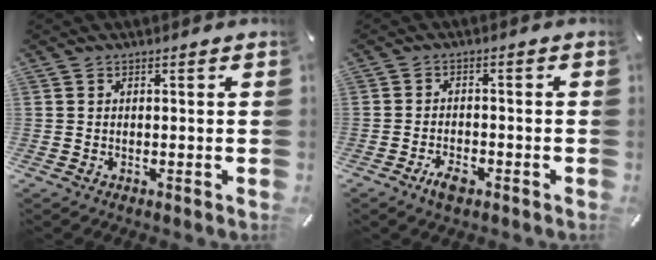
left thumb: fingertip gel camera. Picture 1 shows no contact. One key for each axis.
{"total": 4.1, "fx": -2.7, "fy": 2.1, "fz": 2.2, "tx": -0.047, "ty": 0.010, "tz": -0.050}